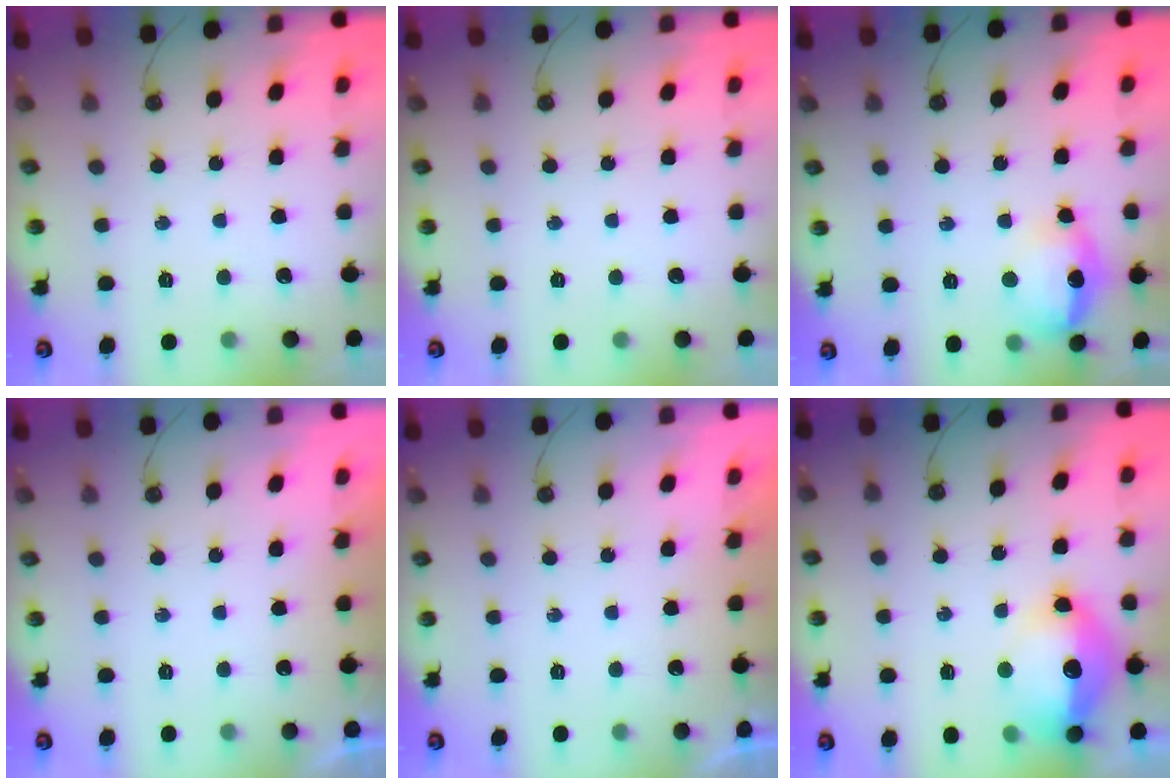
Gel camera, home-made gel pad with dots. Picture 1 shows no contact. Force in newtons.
{"total": 0.0}
{"total": 15.1, "press": 15.1, "slide": 1.2}
{"total": 0.0}
{"total": 0.0}
{"total": 15.0, "press": 14.9, "slide": 1.7}